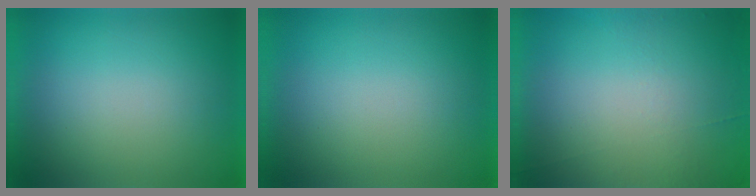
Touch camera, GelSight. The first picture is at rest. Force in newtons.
{"total": 0.0}
{"total": 4.5}